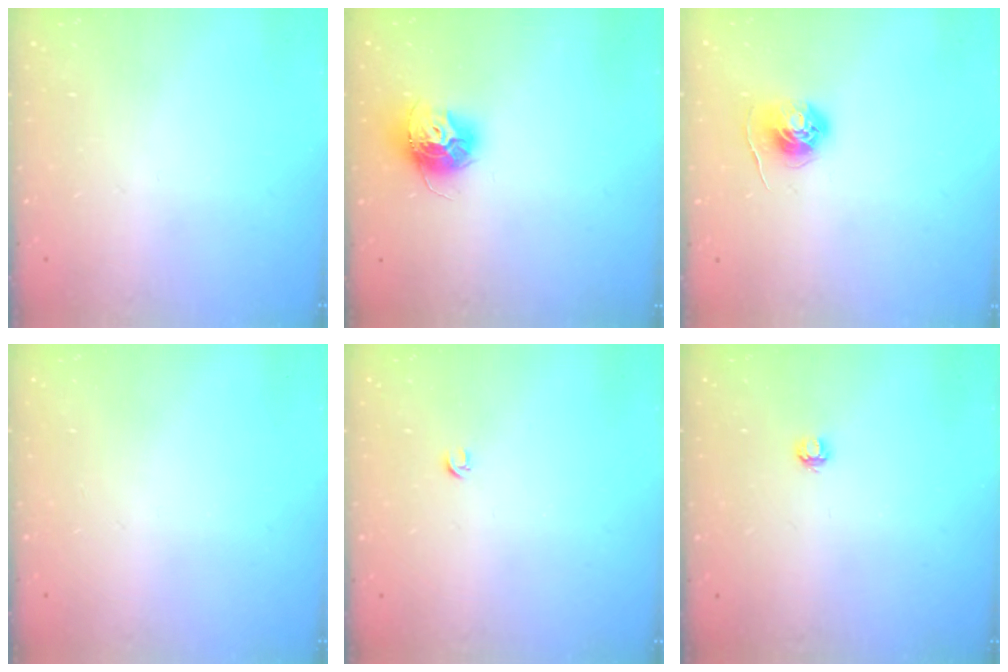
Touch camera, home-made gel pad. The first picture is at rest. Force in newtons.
{"total": 12.2, "press": 12.1, "slide": 1.1}
{"total": 5.7, "press": 5.7, "slide": 0.5}
{"total": 0.0}
{"total": 3.4, "press": 3.4, "slide": 0.5}
{"total": 3.2, "press": 3.2, "slide": 0.3}